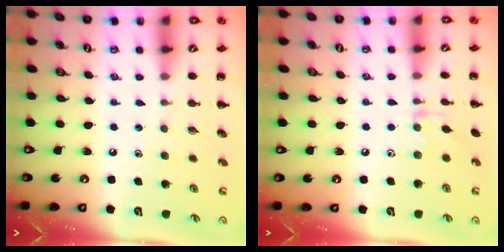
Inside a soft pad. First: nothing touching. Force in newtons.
{"total": 5.3, "press": 5.2, "slide": 0.9}